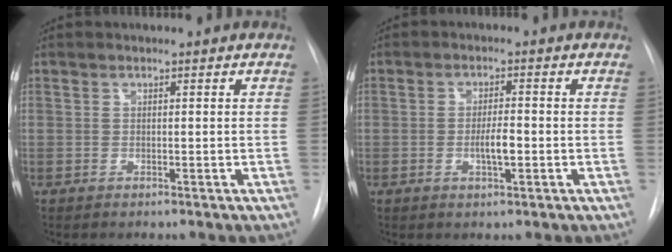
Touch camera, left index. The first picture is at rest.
{"total": 3.5, "force": [-0.9, 0.8, 3.3], "torque": [-0.058, 0.000, -0.014]}